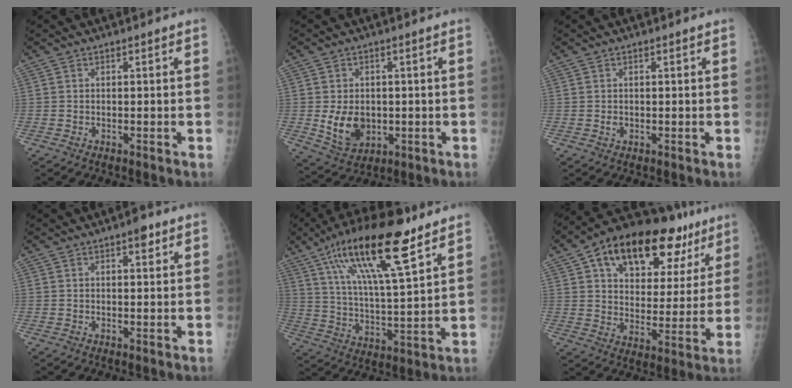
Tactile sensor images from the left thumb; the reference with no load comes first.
{"total": 8.0, "force": [-0.6, 5.9, 5.3], "torque": [-0.071, -0.010, 0.007]}
{"total": 0.8, "force": [0.1, 0.7, 0.5], "torque": [-0.006, 0.000, 0.003]}
{"total": 2.4, "force": [1.4, 0.9, 1.8], "torque": [-0.018, -0.004, 0.017]}
{"total": 20.5, "force": [11.9, 5.1, 16.0], "torque": [-0.273, -0.035, 0.212]}
{"total": 25.2, "force": [13.3, 13.6, 16.5], "torque": [-0.208, 0.005, 0.203]}